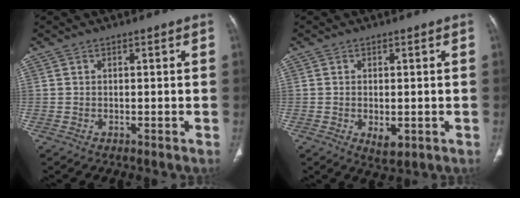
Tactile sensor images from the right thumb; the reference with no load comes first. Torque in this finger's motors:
{"motor_torque": [-0.30, 0.20, -0.34, 0.02, -0.05]}